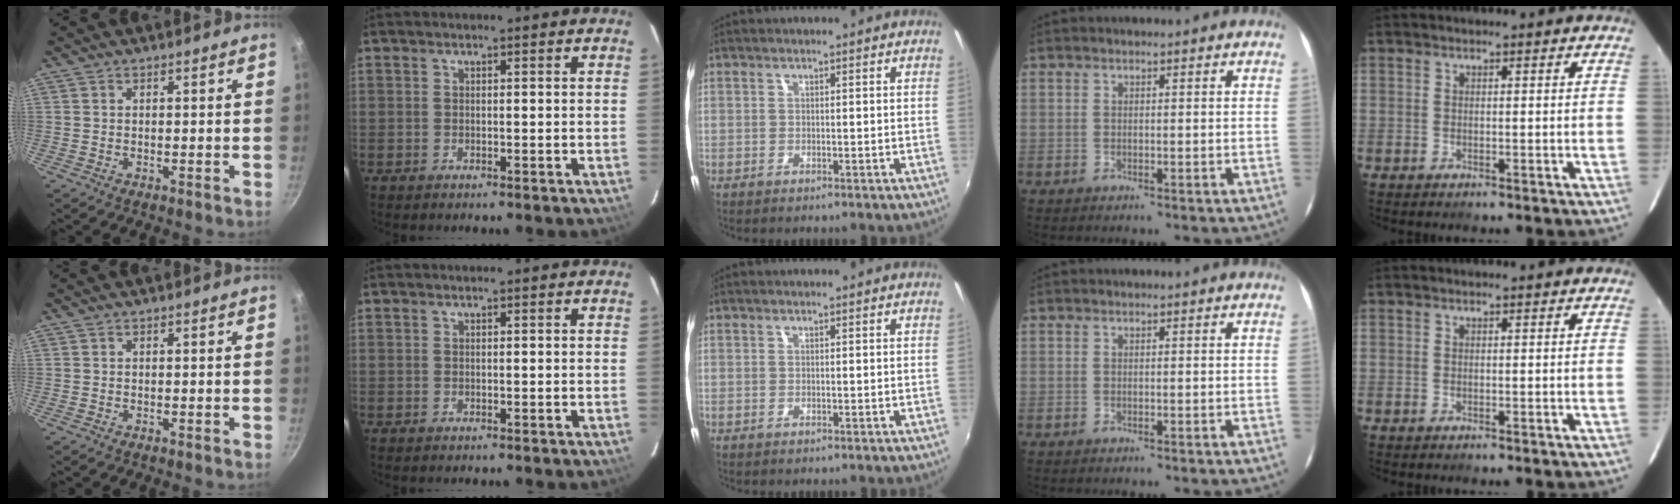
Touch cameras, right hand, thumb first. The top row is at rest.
{}